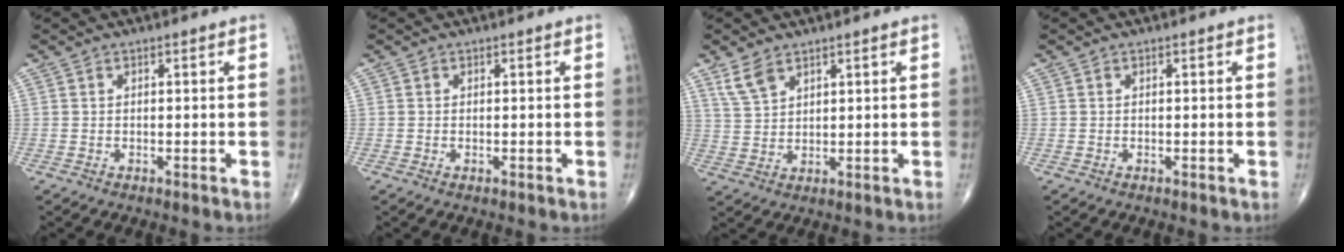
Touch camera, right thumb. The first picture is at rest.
{"total": 0.0}
{"total": 4.6, "force": [3.2, 2.3, 2.4], "torque": [-0.043, -0.012, 0.072]}
{"total": 0.0}